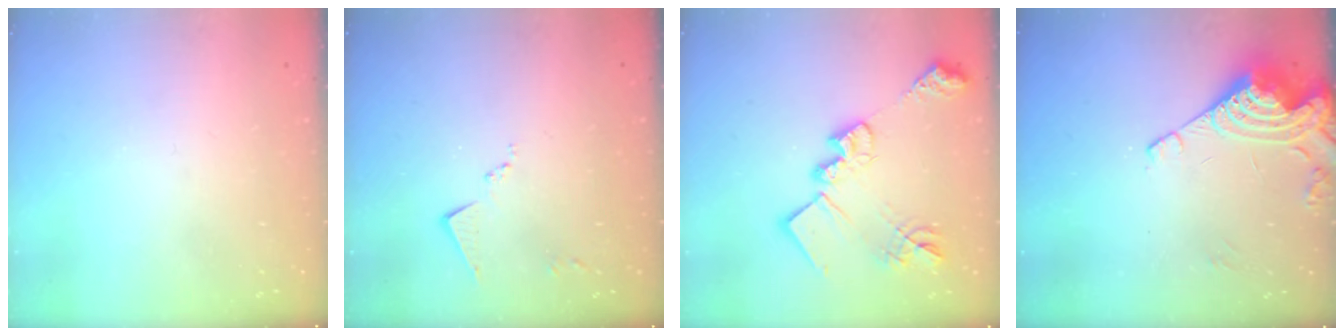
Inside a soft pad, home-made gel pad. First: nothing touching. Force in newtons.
{"total": 5.4, "press": 5.4, "slide": 0.5}
{"total": 20.0, "press": 19.9, "slide": 1.3}
{"total": 13.5, "press": 13.5, "slide": 1.1}